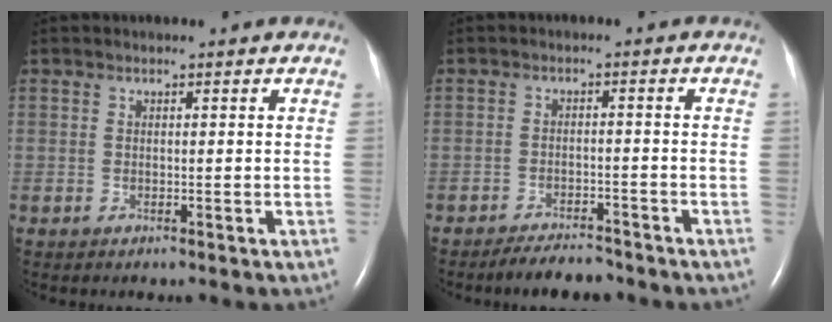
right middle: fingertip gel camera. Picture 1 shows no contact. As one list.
[{"total": 5.0, "force": [-4.5, 1.2, 1.5], "torque": [-0.028, -0.009, -0.074]}]